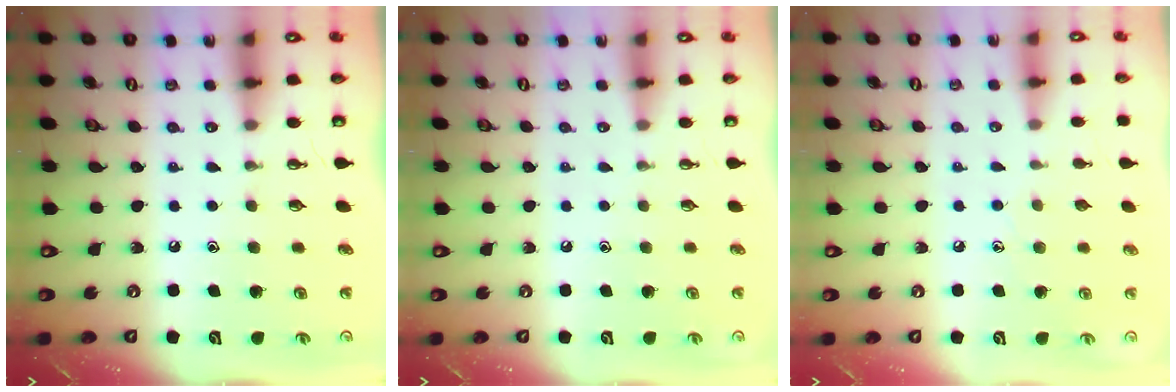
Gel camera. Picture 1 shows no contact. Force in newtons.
{"total": 0.0}
{"total": 5.7, "press": 5.7, "slide": 0.7}